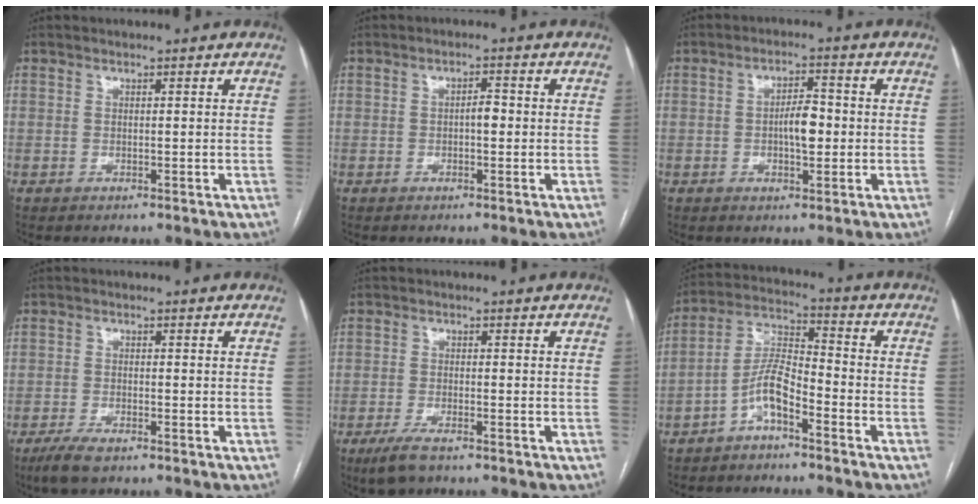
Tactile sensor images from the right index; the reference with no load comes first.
{"total": 2.1, "force": [-0.3, 0.8, 1.9], "torque": [-0.026, 0.006, -0.006]}
{"total": 4.8, "force": [-0.4, 1.7, 4.5], "torque": [-0.077, 0.008, -0.006]}
{"total": 4.1, "force": [-3.0, 0.9, 2.6], "torque": [-0.058, -0.007, -0.056]}
{"total": 4.4, "force": [-3.2, 0.9, 2.9], "torque": [-0.064, -0.008, -0.057]}
{"total": 7.1, "force": [-4.1, 1.9, 5.5], "torque": [-0.119, 0.019, -0.081]}